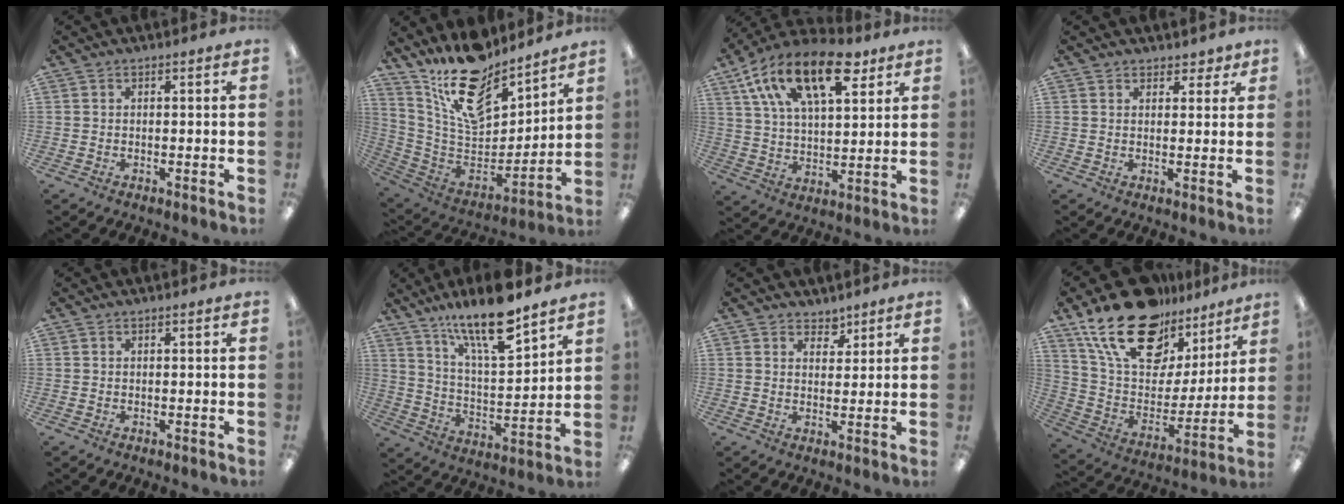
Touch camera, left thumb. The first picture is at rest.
{"total": 18.5, "force": [14.3, 7.7, 9.0], "torque": [-0.168, -0.098, 0.257]}
{"total": 20.9, "force": [11.5, 10.0, 14.3], "torque": [-0.244, -0.044, 0.196]}
{"total": 3.1, "force": [2.5, 1.8, 0.4], "torque": [0.011, -0.012, 0.042]}
{"total": 0.0}
{"total": 15.8, "force": [12.1, 3.8, 9.5], "torque": [-0.167, -0.072, 0.201]}
{"total": 3.6, "force": [3.0, 1.9, 0.5], "torque": [0.007, -0.020, 0.052]}
{"total": 23.3, "force": [15.7, 12.5, 11.9], "torque": [-0.212, -0.085, 0.285]}